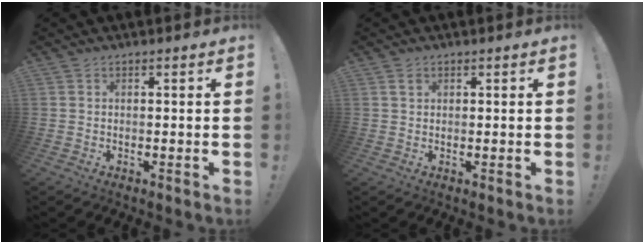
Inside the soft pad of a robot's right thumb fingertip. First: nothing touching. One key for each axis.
{"total": 1.3, "fx": 0.7, "fy": 0.9, "fz": 0.7, "tx": -0.001, "ty": -0.003, "tz": 0.010}